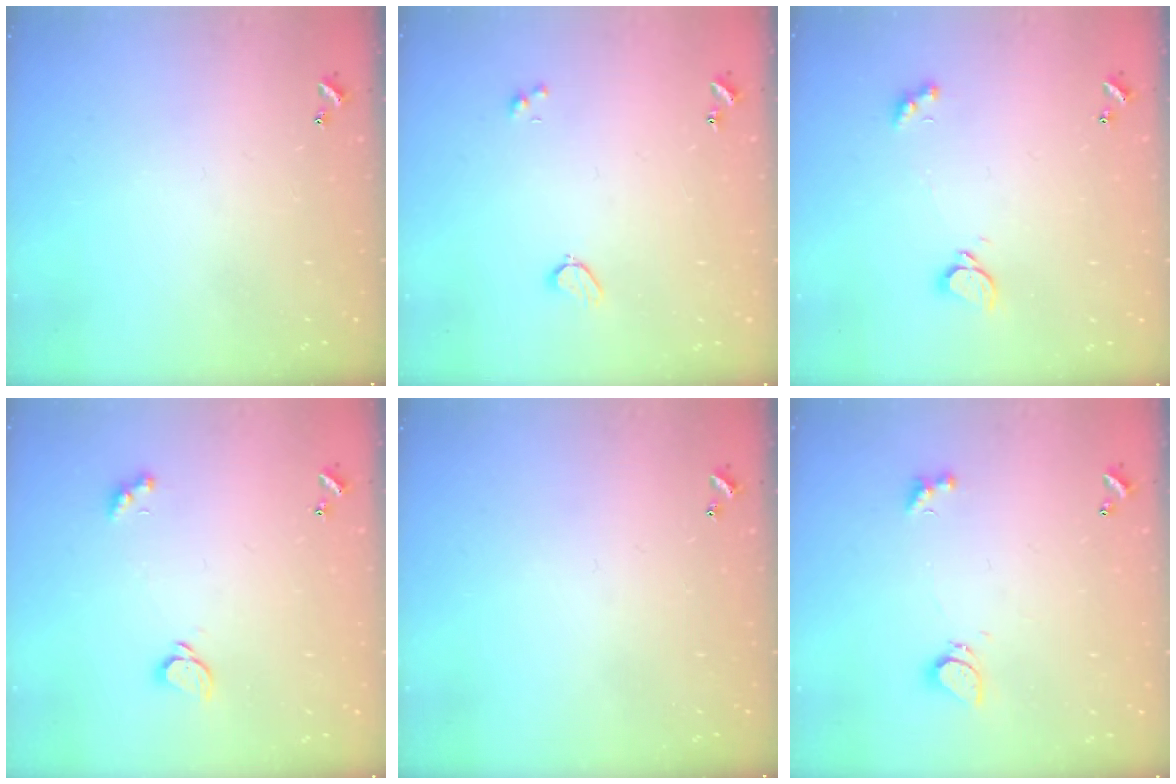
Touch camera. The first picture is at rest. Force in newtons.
{"total": 2.2, "press": 2.1, "slide": 0.6}
{"total": 1.6, "press": 1.5, "slide": 0.5}
{"total": 1.4, "press": 1.4, "slide": 0.3}
{"total": 0.0}
{"total": 2.1, "press": 2.0, "slide": 0.7}